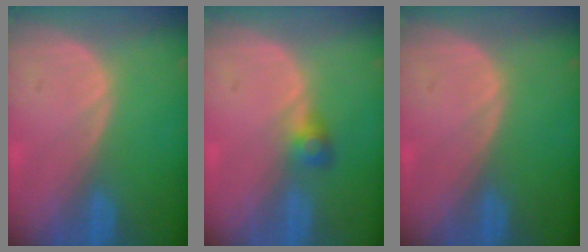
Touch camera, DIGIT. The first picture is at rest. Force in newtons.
{"total": 2.5, "press": 2.4, "slide": 0.7}
{"total": 0.0}